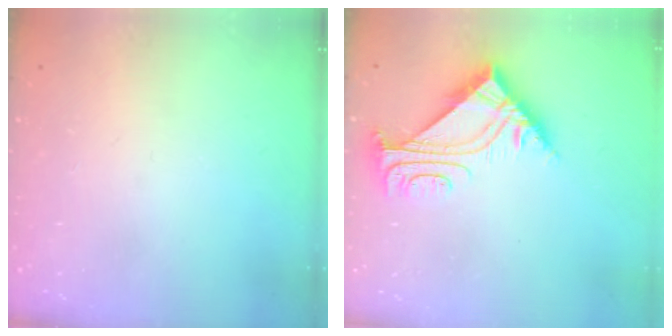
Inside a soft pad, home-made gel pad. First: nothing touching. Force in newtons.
{"total": 7.0, "press": 7.0, "slide": 0.7}